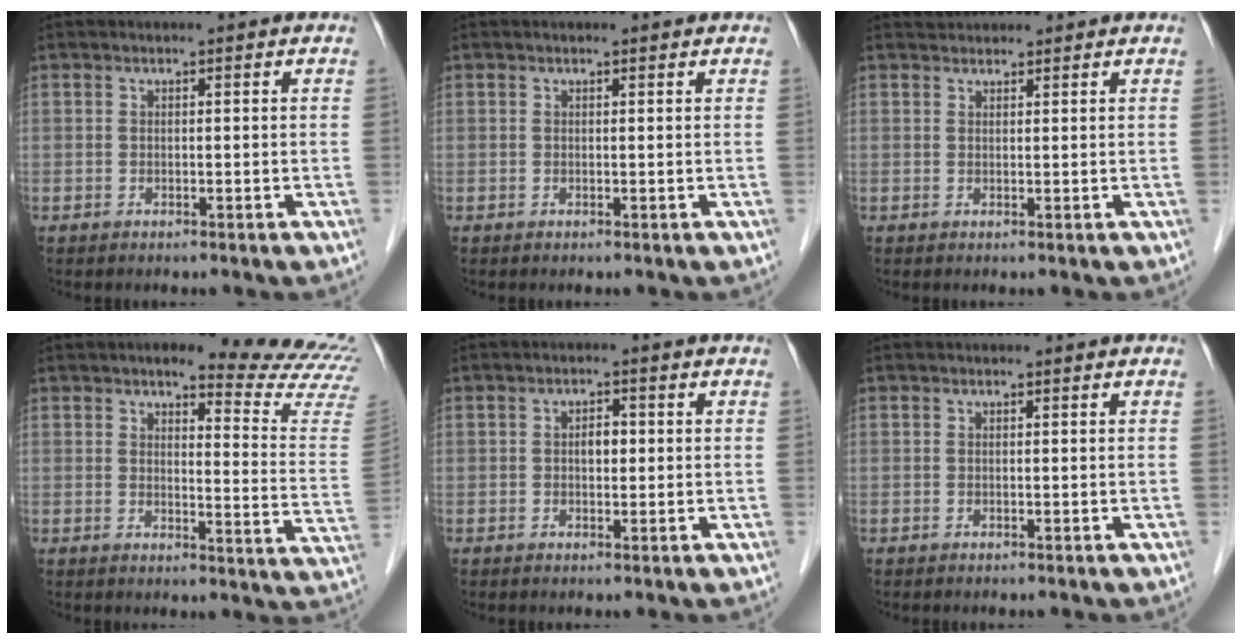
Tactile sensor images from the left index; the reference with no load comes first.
{"total": 0.6, "force": [0.6, 0.1, 0.1], "torque": [-0.008, 0.002, 0.006]}
{"total": 1.8, "force": [1.7, 0.5, -0.1], "torque": [-0.005, 0.019, 0.032]}
{"total": 16.2, "force": [15.0, 1.3, 6.2], "torque": [-0.061, -0.096, 0.147]}
{"total": 2.2, "force": [0.0, 1.3, 1.8], "torque": [-0.028, 0.006, 0.000]}
{"total": 0.0}